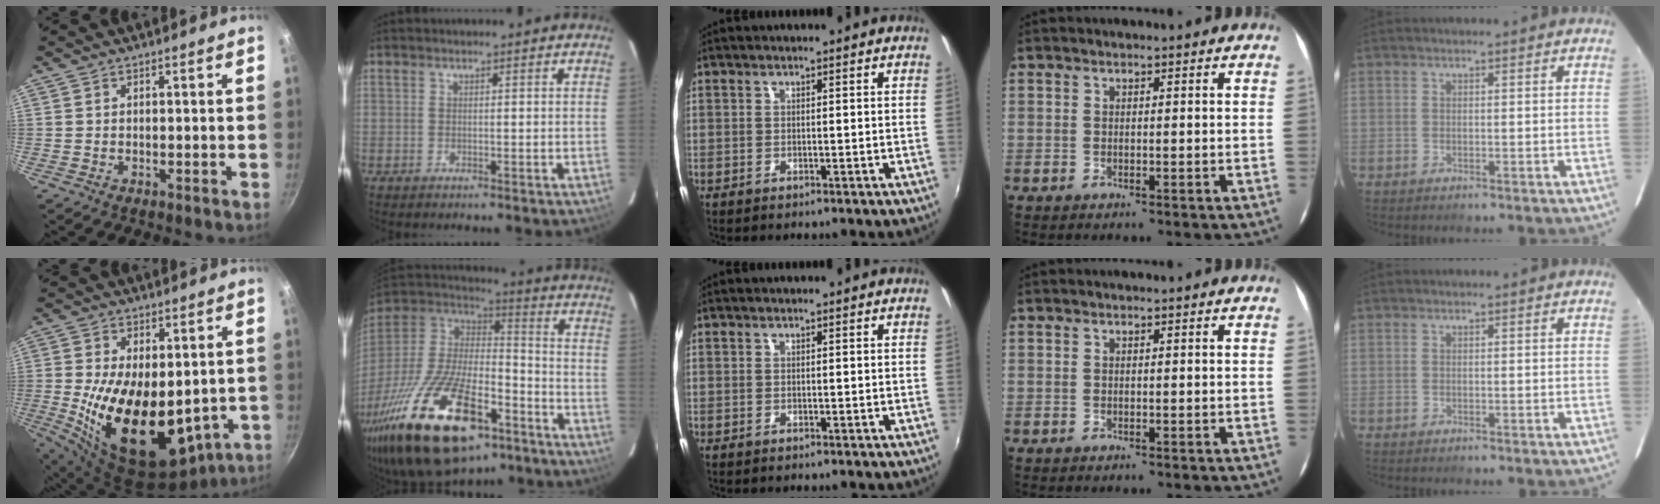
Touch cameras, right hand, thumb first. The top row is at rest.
{"thumb": {"total": 22.4, "force": [-1.7, 12.6, 18.4], "torque": [-0.305, -0.029, -0.001]}, "index": {"total": 34.5, "force": [-19.5, 15.2, 24.1], "torque": [-0.490, -0.035, -0.311]}}